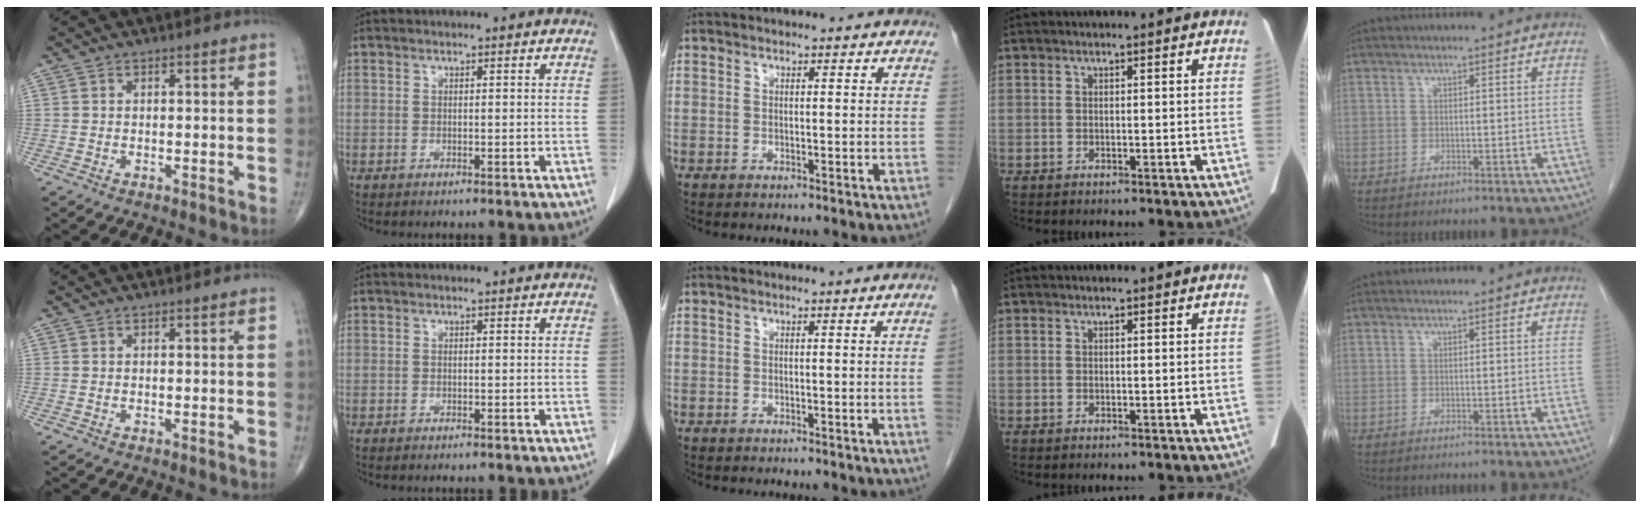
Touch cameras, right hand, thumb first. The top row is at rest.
{"middle": {"total": 1.0, "force": [-0.2, -0.4, 0.9], "torque": [-0.004, 0.002, -0.003]}}